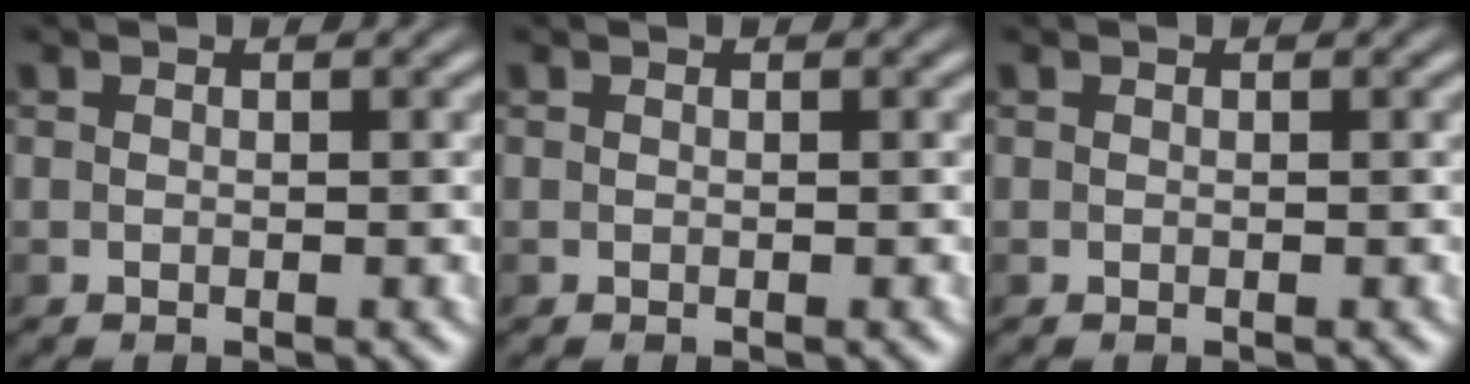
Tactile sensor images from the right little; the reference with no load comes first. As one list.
[{"total": 0.0}, {"total": 0.0}]